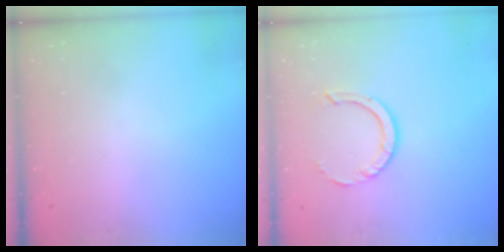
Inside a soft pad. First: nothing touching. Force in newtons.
{"total": 7.2, "press": 7.2, "slide": 0.5}